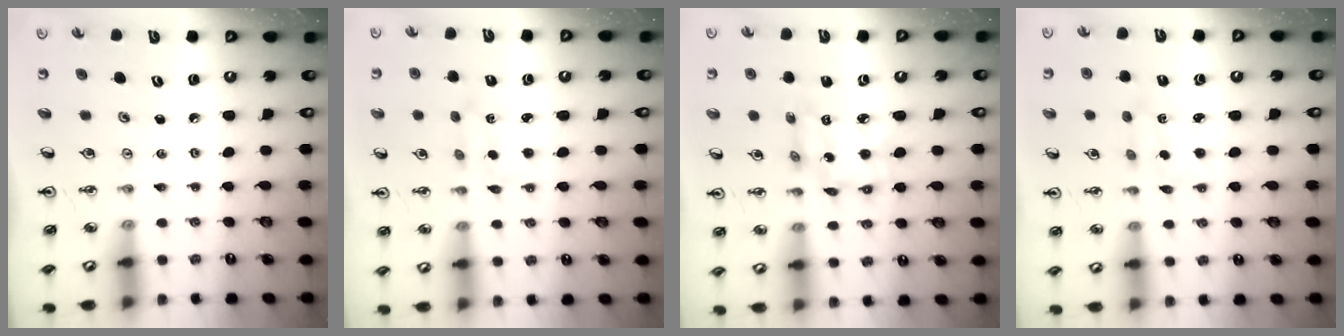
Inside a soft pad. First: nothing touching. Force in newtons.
{"total": 2.8, "press": 2.7, "slide": 0.6}
{"total": 11.4, "press": 11.4, "slide": 0.9}
{"total": 2.3, "press": 2.1, "slide": 0.8}